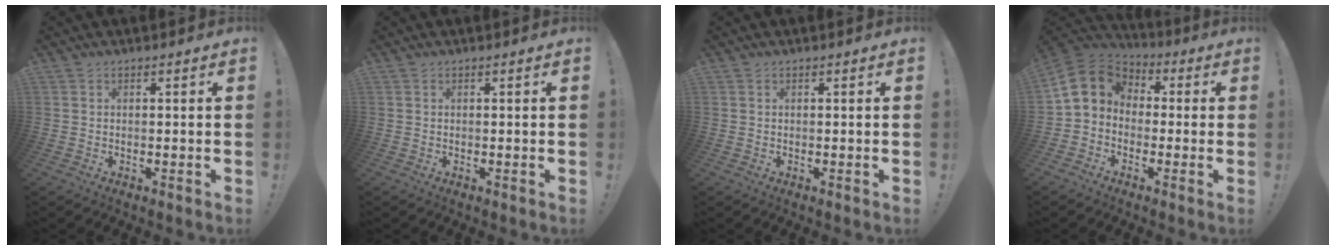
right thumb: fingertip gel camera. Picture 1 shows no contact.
{"total": 0.0}
{"total": 0.0}
{"total": 9.7, "force": [0.5, 8.4, 4.9], "torque": [-0.093, 0.012, 0.019]}